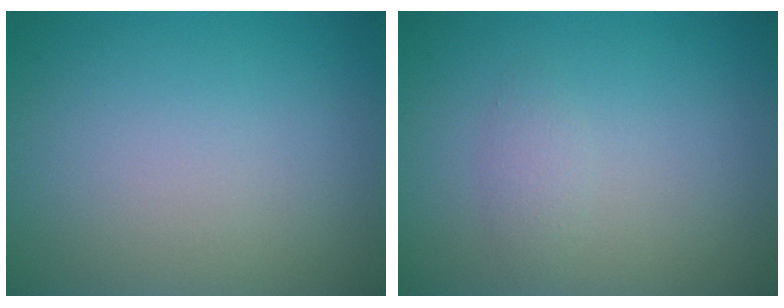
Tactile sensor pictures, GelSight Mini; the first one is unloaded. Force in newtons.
{"total": 1.1, "press": 1.1, "slide": 0.0}